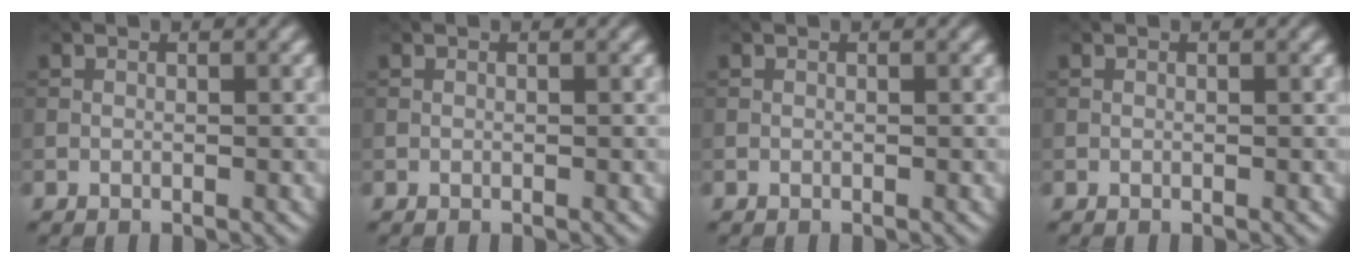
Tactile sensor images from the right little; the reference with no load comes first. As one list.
[{"total": 0.0}, {"total": 0.0}, {"total": 0.0}]